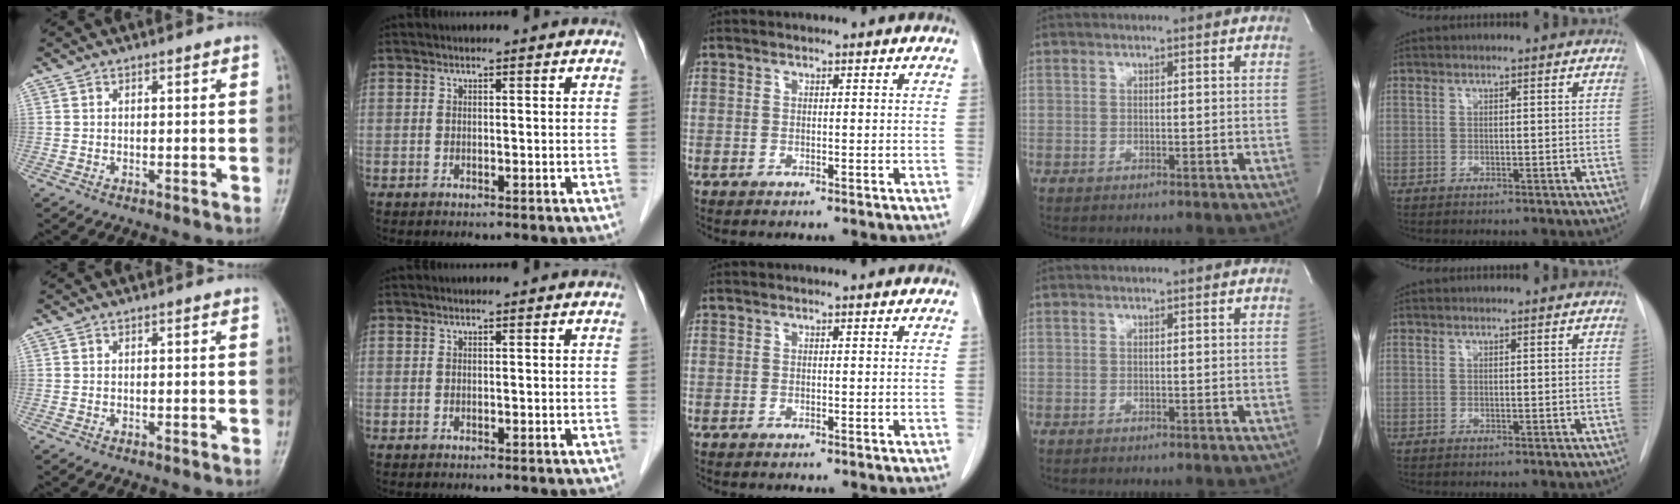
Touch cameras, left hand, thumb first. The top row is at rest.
{}